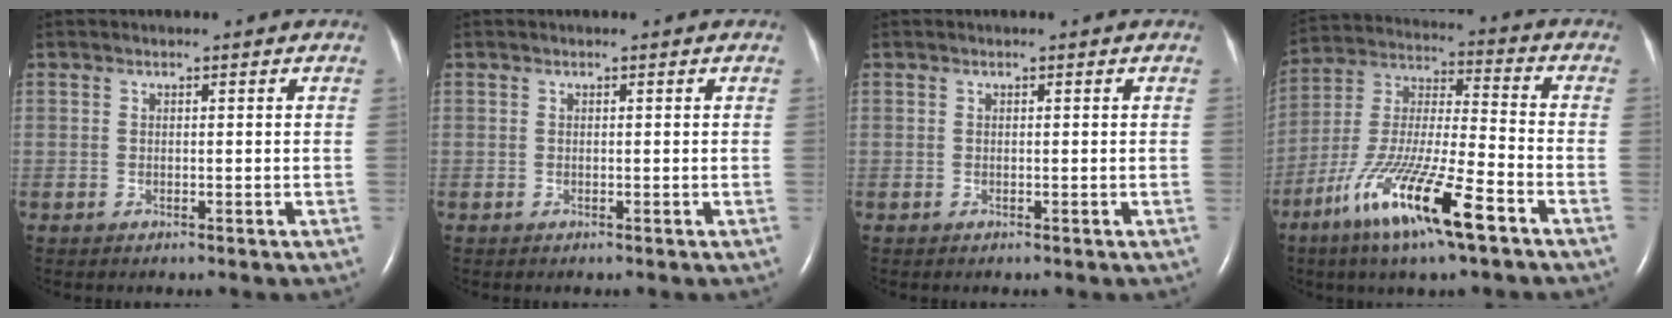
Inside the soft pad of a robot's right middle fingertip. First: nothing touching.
{"total": 0.0}
{"total": 0.0}
{"total": 16.8, "force": [-9.3, 1.6, 13.9], "torque": [-0.293, -0.036, -0.172]}